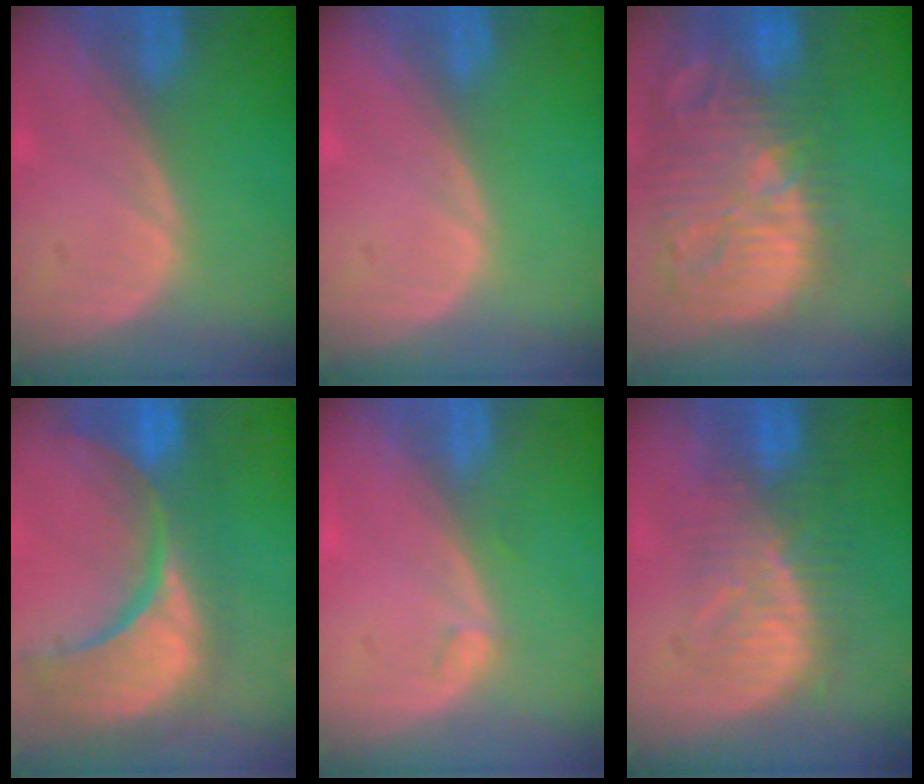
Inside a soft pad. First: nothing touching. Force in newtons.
{"total": 0.0}
{"total": 14.8, "press": 12.8, "slide": 7.3}
{"total": 14.9, "press": 12.0, "slide": 8.9}
{"total": 1.0, "press": 0.9, "slide": 0.3}
{"total": 8.3, "press": 8.1, "slide": 1.7}